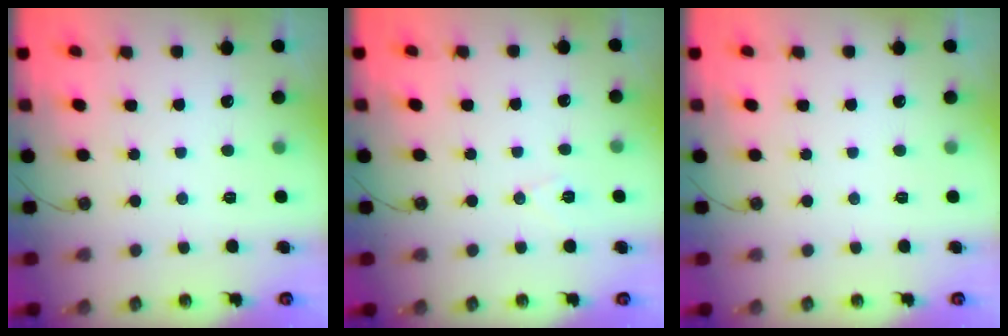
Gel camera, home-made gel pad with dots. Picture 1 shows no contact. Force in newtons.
{"total": 6.5, "press": 4.7, "slide": 4.5}
{"total": 0.0}